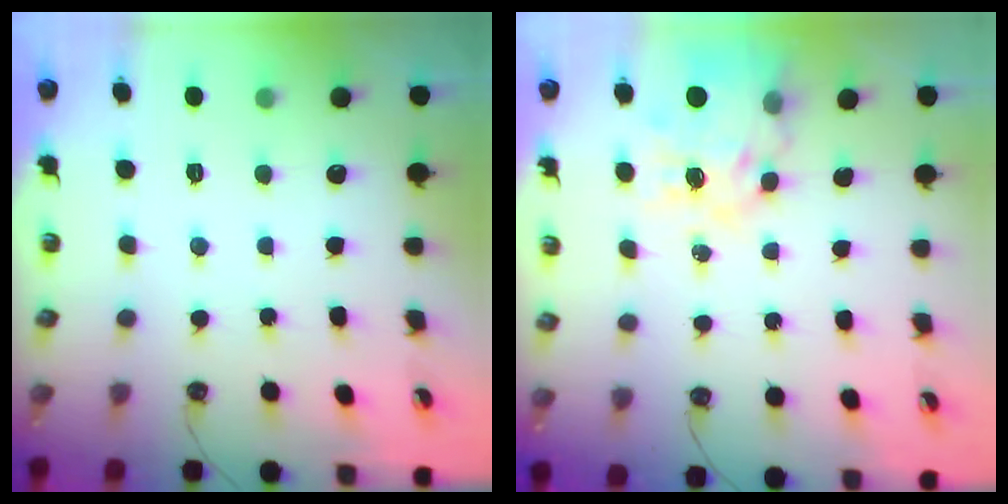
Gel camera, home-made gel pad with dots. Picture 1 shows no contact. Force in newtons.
{"total": 13.7, "press": 13.6, "slide": 1.4}